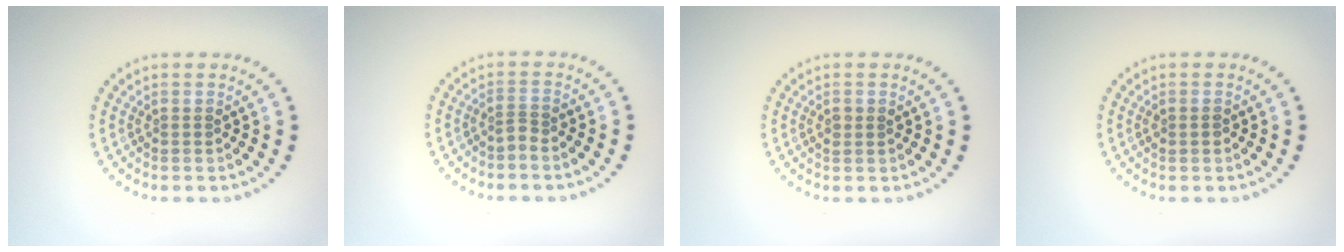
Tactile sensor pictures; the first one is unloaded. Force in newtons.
{"total": 0.8, "press": 0.5, "slide": 0.6}
{"total": 1.0, "press": 1.0, "slide": 0.1}
{"total": 0.8, "press": 0.8, "slide": 0.1}